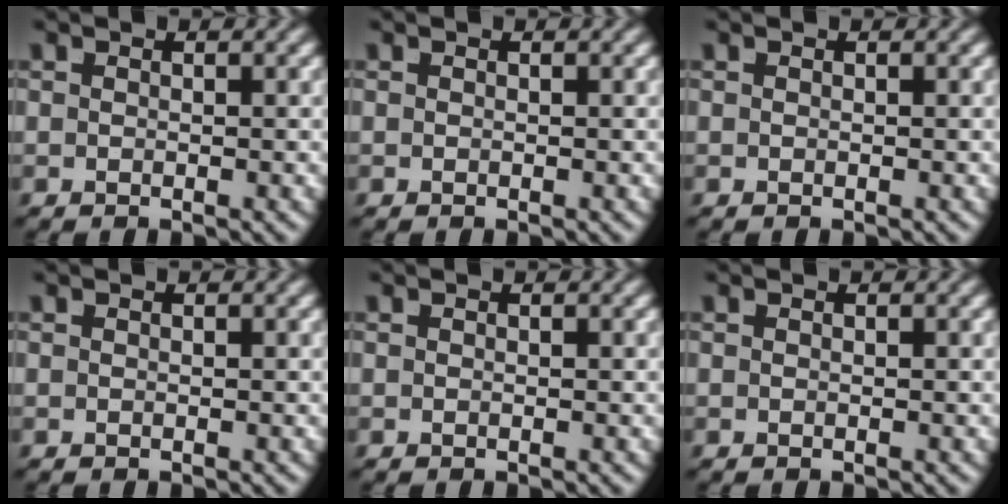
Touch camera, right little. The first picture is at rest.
{"total": 0.0}
{"total": 0.0}
{"total": 0.0}
{"total": 0.0}
{"total": 0.0}